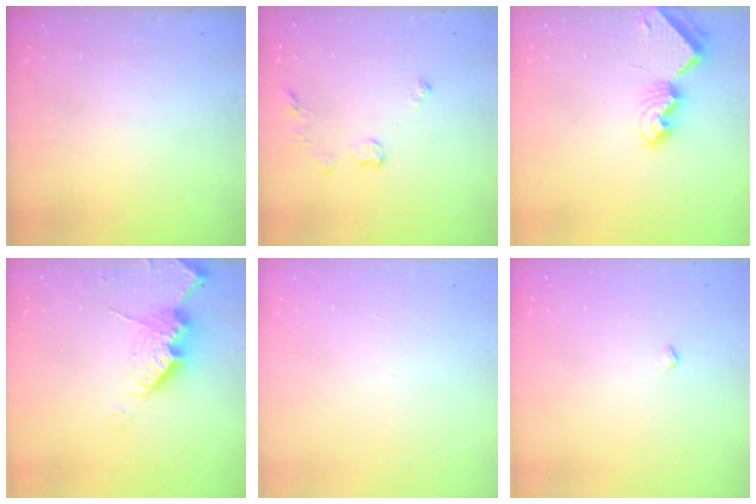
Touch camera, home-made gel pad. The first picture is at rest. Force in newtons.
{"total": 5.4, "press": 5.4, "slide": 0.7}
{"total": 9.5, "press": 9.4, "slide": 0.9}
{"total": 16.3, "press": 16.3, "slide": 1.6}
{"total": 0.0}
{"total": 3.6, "press": 3.5, "slide": 0.6}